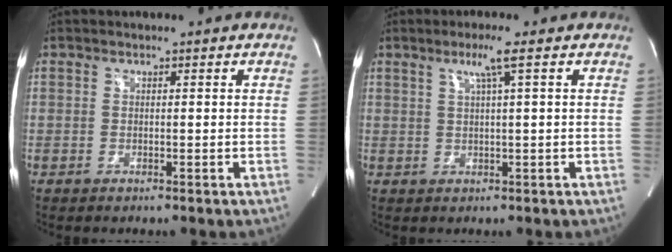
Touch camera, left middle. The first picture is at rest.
{"total": 3.3, "force": [1.5, -0.8, 2.9], "torque": [-0.059, -0.001, 0.031]}